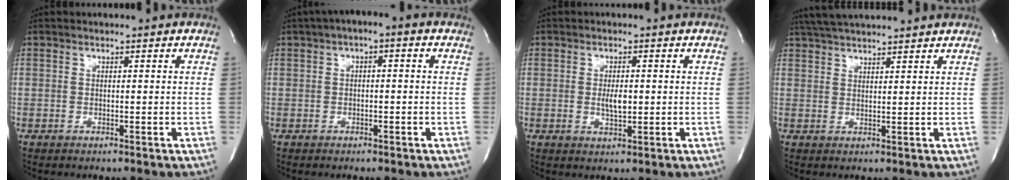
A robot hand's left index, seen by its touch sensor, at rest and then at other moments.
{"total": 3.6, "force": [0.9, 1.4, 3.1], "torque": [-0.052, 0.017, 0.008]}
{"total": 2.9, "force": [-0.1, 1.1, 2.7], "torque": [-0.050, -0.002, 0.001]}
{"total": 9.7, "force": [8.9, 0.7, 3.9], "torque": [-0.073, 0.038, 0.137]}